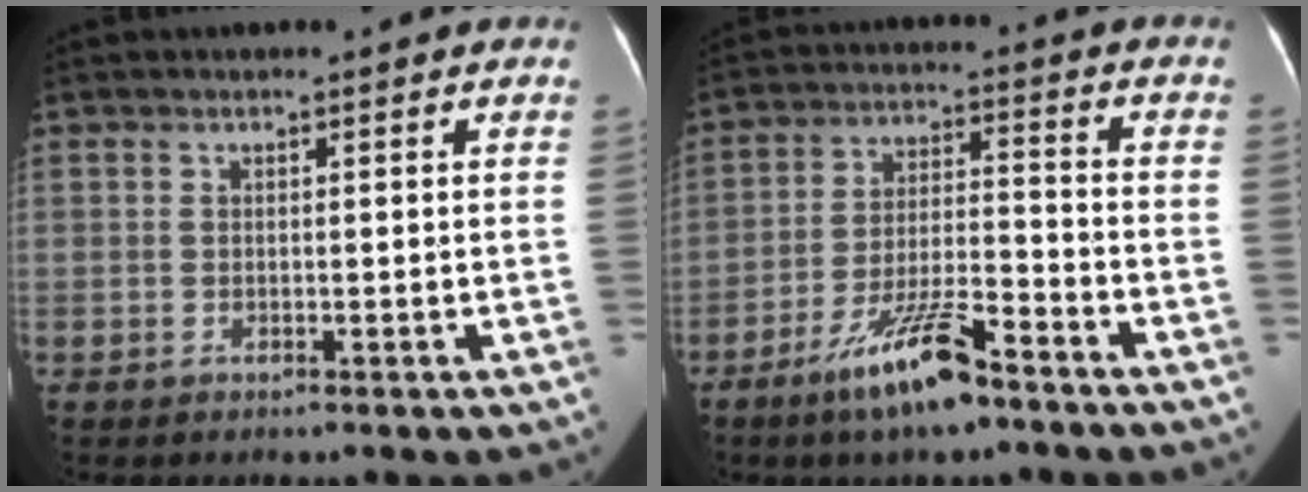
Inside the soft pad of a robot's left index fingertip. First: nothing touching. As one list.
[{"total": 10.9, "force": [-7.7, 1.7, 7.5], "torque": [-0.148, -0.015, -0.136]}]